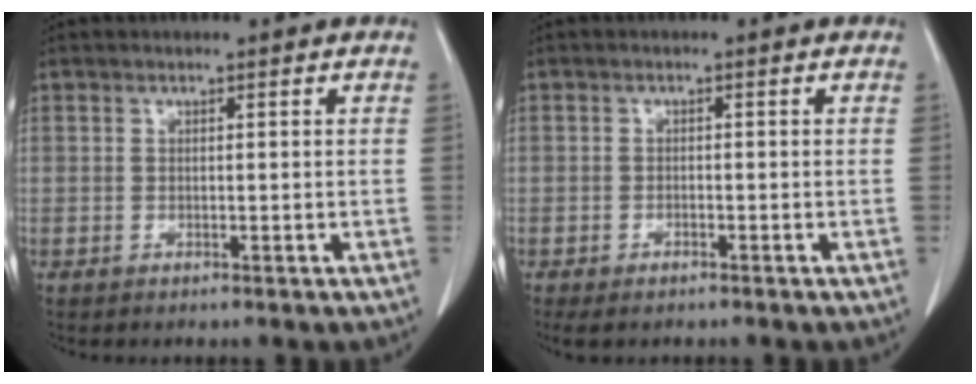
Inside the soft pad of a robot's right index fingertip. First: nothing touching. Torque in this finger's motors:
{"motor_torque": [0.16, -0.34, -0.28, -0.07]}